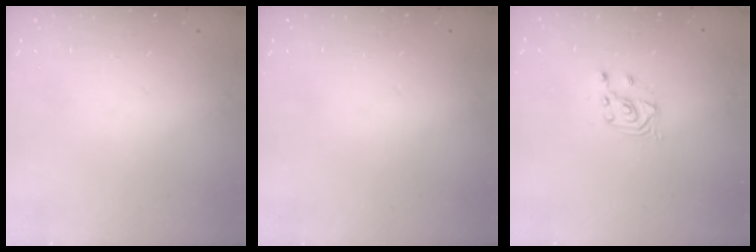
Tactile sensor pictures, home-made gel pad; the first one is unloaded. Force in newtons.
{"total": 0.0}
{"total": 2.6, "press": 2.6, "slide": 0.1}